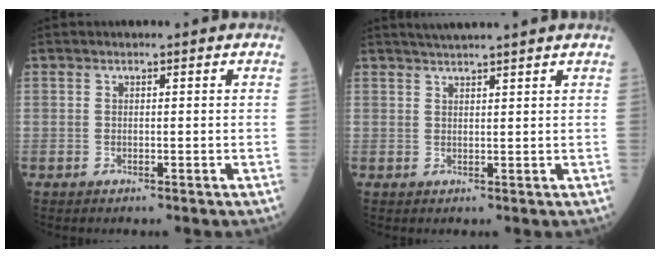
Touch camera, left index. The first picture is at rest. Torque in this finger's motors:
{"motor_torque": [0.81, -0.99, 0.07, 0.06]}